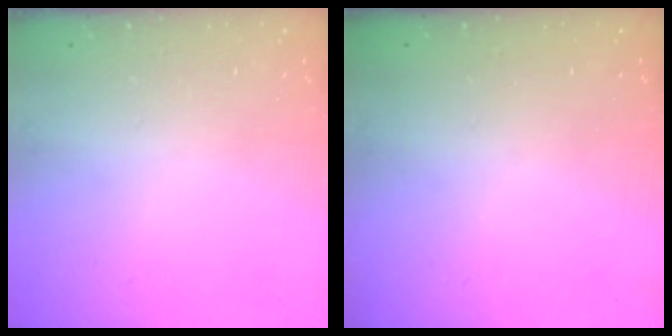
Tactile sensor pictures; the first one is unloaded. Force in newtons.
{"total": 0.0}